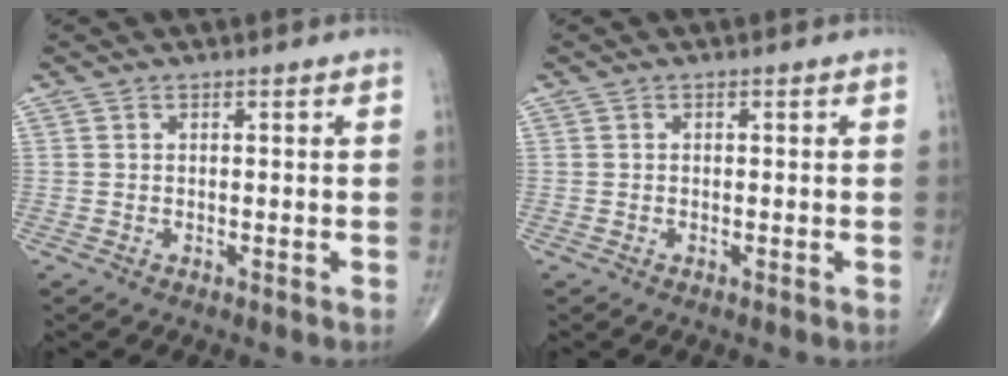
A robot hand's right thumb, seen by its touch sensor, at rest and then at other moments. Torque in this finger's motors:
{"motor_torque": [0.05, -0.34, -0.17, -0.09, 0.02]}